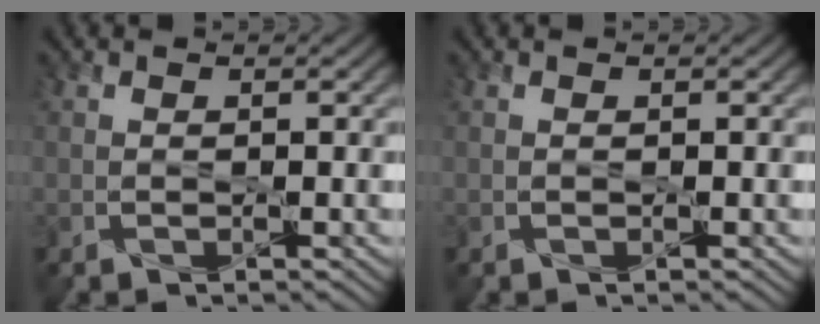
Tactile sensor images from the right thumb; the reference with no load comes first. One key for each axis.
{"total": 0.0}